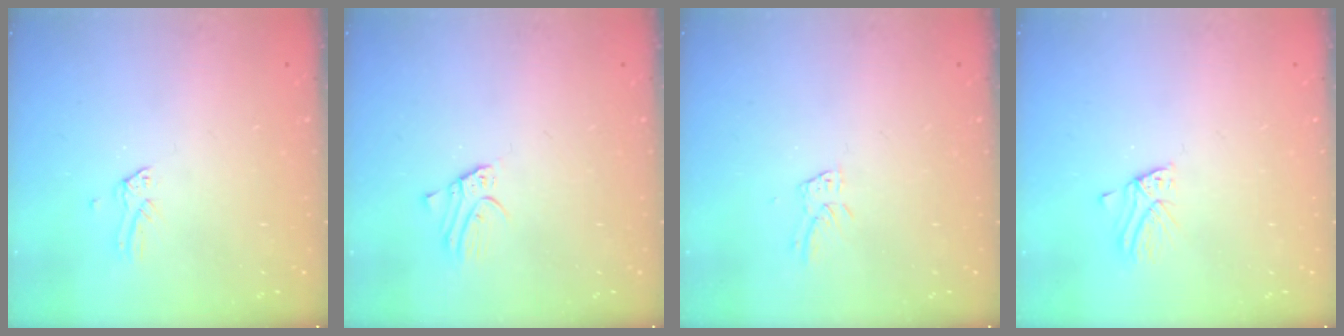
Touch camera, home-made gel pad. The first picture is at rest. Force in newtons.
{"total": 2.3, "press": 2.3, "slide": 0.2}
{"total": 5.0, "press": 4.9, "slide": 0.5}
{"total": 2.8, "press": 2.7, "slide": 0.3}